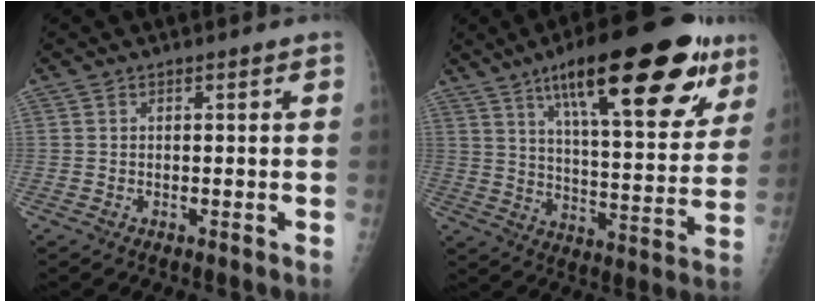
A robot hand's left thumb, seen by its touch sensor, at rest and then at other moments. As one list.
[{"total": 27.9, "force": [15.4, 8.7, 21.6], "torque": [-0.286, -0.032, 0.232]}]